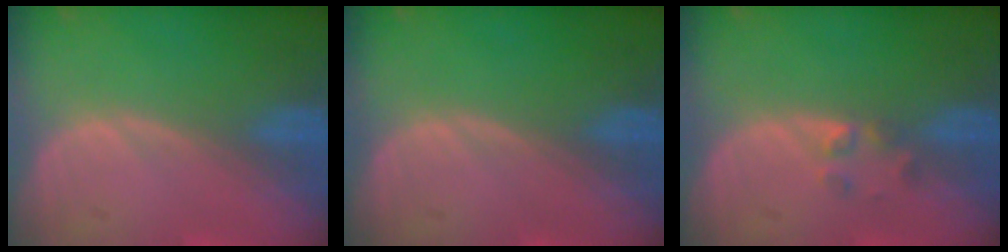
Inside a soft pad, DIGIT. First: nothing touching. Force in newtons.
{"total": 0.0}
{"total": 1.9, "press": 1.7, "slide": 0.8}